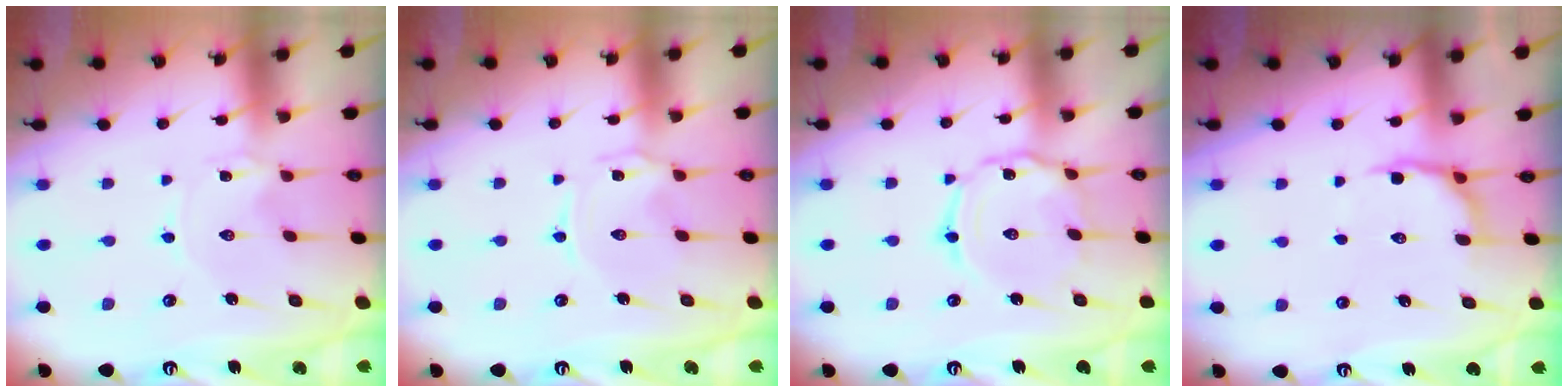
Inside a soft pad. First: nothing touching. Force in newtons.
{"total": 0.0}
{"total": 7.0, "press": 7.0, "slide": 0.2}
{"total": 6.3, "press": 5.7, "slide": 2.7}